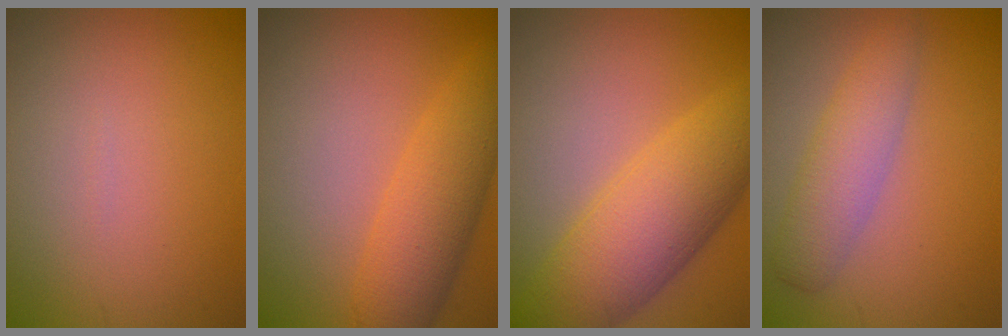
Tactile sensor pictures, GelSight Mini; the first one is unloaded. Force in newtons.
{"total": 5.6, "press": 5.6, "slide": 0.2}
{"total": 8.2, "press": 8.2, "slide": 0.1}
{"total": 3.7, "press": 3.7, "slide": 0.1}